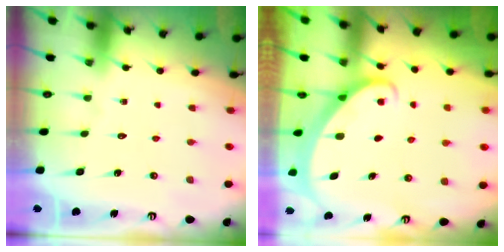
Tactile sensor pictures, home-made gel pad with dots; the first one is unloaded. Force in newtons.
{"total": 1.7, "press": 1.6, "slide": 0.0}